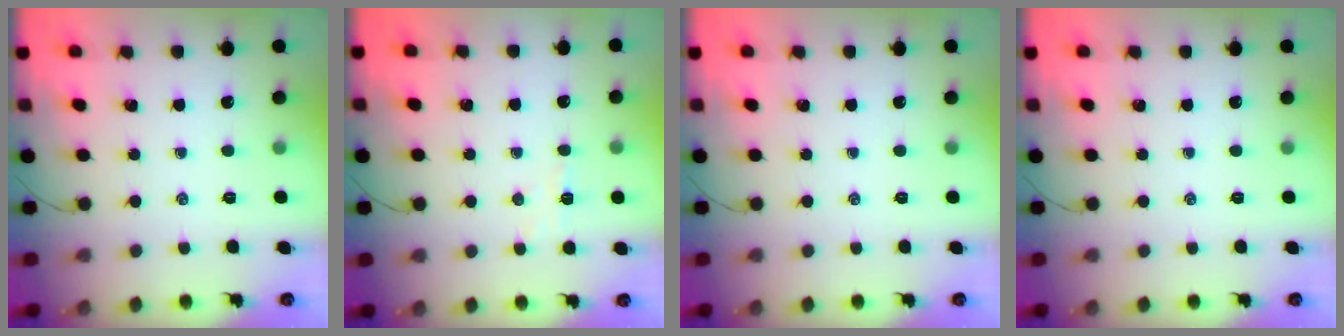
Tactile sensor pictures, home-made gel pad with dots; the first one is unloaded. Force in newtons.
{"total": 4.4, "press": 4.2, "slide": 1.3}
{"total": 0.0}
{"total": 0.0}